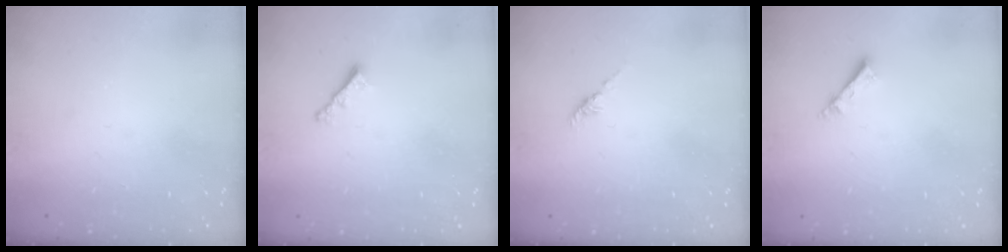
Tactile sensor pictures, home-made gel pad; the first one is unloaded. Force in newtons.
{"total": 2.2, "press": 2.2, "slide": 0.5}
{"total": 1.2, "press": 1.1, "slide": 0.5}
{"total": 2.5, "press": 2.5, "slide": 0.1}